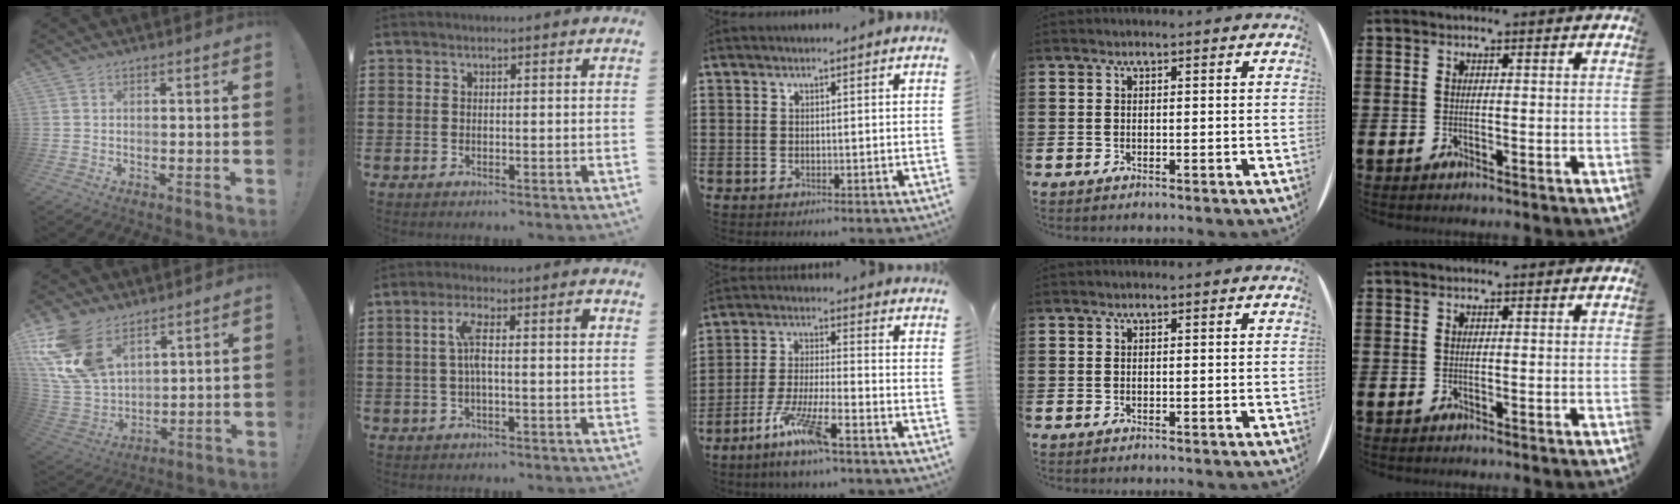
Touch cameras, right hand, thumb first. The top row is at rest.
{"thumb": {"total": 16.7, "force": [9.5, 10.1, 9.3], "torque": [-0.199, -0.051, 0.184]}, "index": {"total": 5.7, "force": [0.3, 1.1, 5.6], "torque": [-0.112, 0.006, -0.003]}, "middle": {"total": 8.2, "force": [-5.6, 0.6, 5.9], "torque": [-0.118, -0.006, -0.105]}}